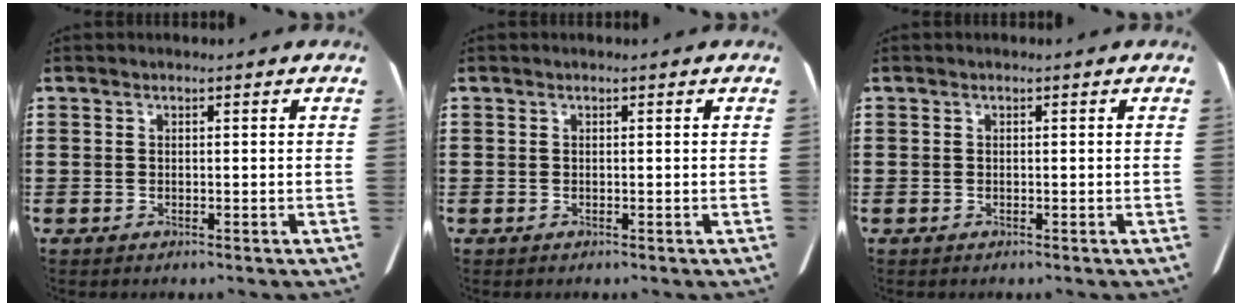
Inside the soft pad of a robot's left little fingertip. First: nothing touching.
{"total": 0.0}
{"total": 0.0}